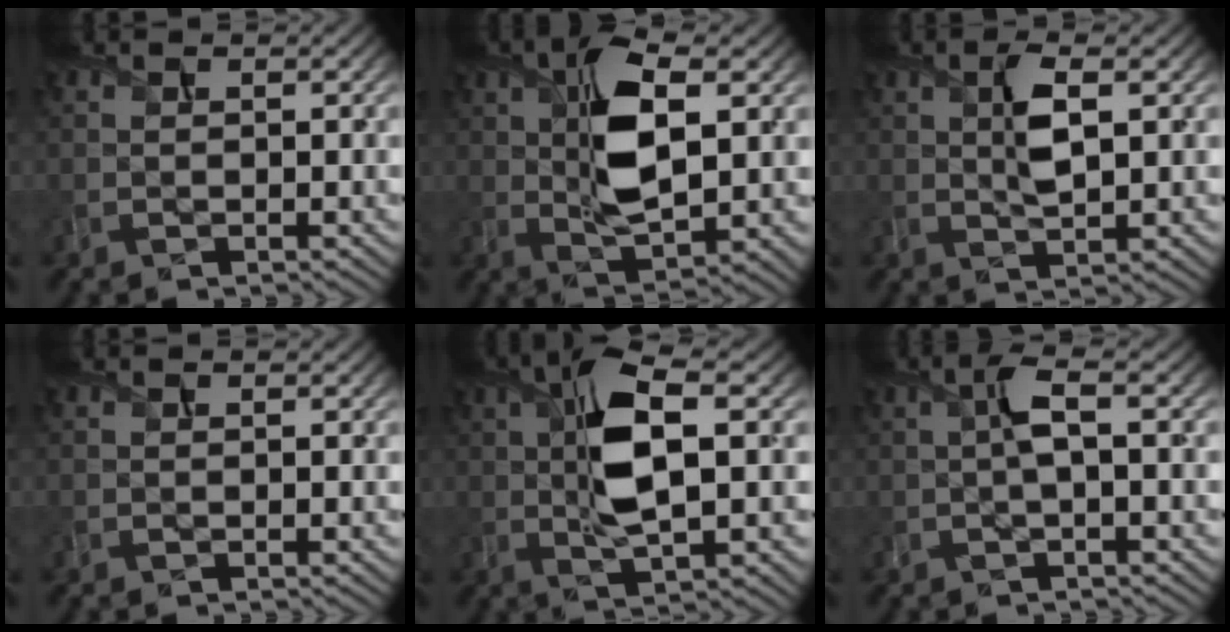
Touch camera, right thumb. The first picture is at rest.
{"total": 10.0, "force": [2.0, 4.2, 8.9], "torque": [-0.171, 0.001, 0.035]}
{"total": 4.3, "force": [0.9, 1.5, 3.9], "torque": [-0.081, 0.000, 0.018]}
{"total": 0.0}
{"total": 10.0, "force": [1.3, 3.5, 9.2], "torque": [-0.181, 0.008, 0.022]}
{"total": 3.2, "force": [0.1, 0.7, 3.1], "torque": [-0.065, 0.011, -0.001]}